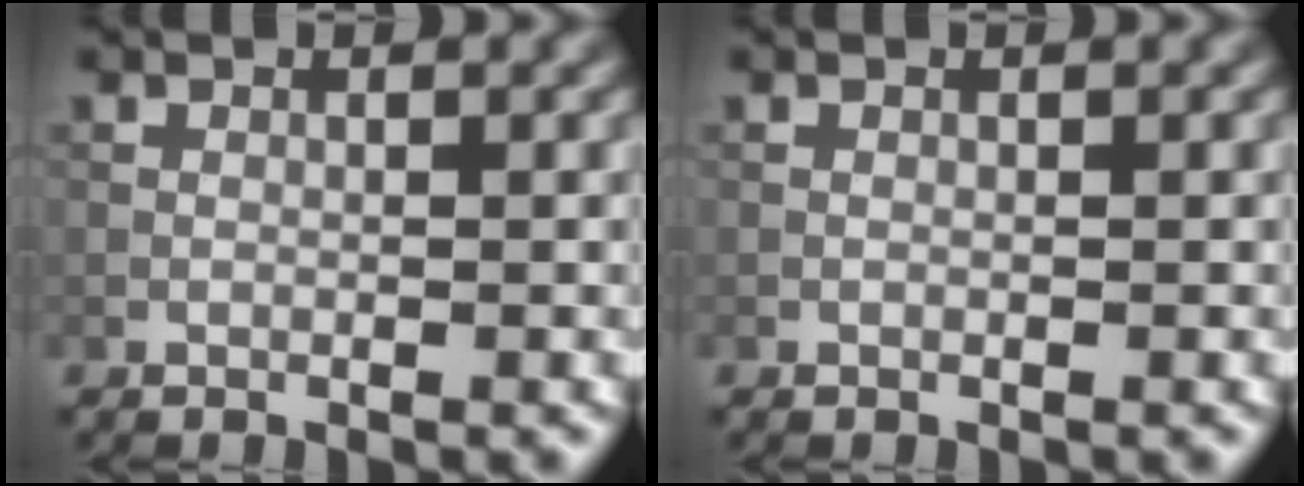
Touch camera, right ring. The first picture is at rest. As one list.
[{"total": 0.0}]